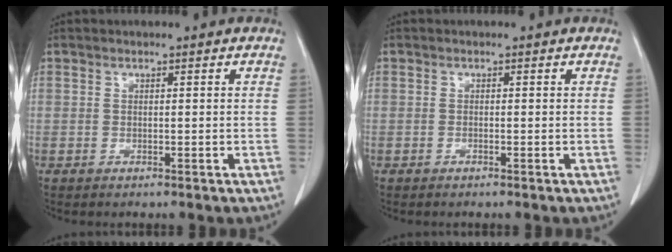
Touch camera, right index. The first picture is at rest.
{"total": 0.0}